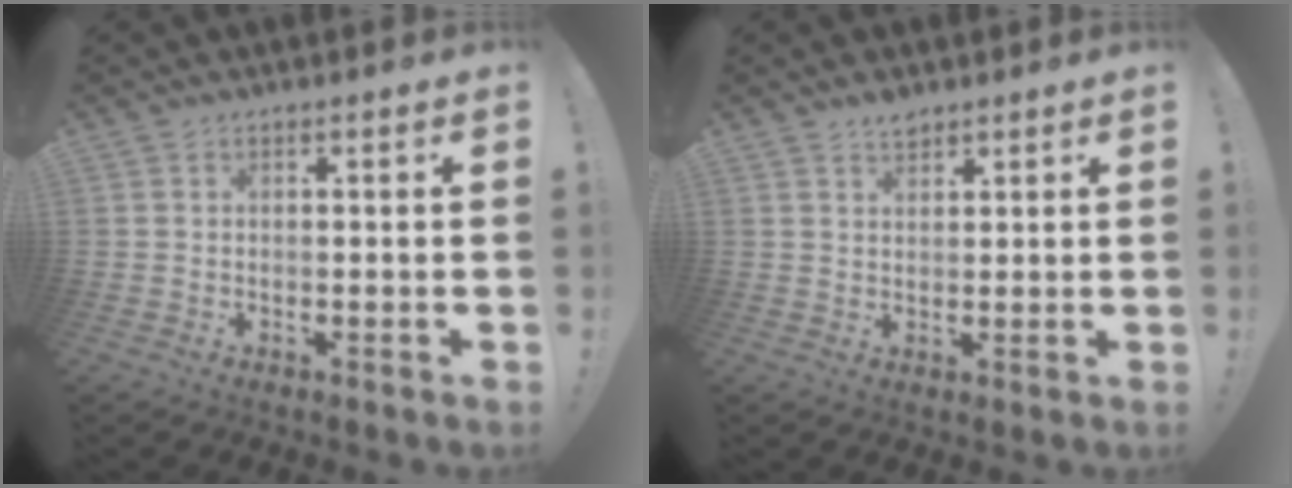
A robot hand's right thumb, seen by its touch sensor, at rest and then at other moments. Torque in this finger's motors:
{"motor_torque": [-0.51, 0.38, -0.25, 0.48, -0.07]}